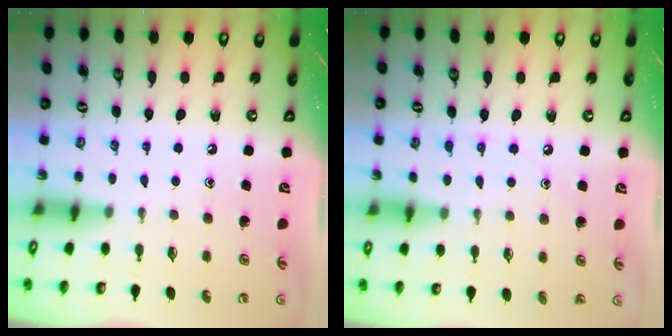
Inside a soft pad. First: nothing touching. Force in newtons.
{"total": 4.5, "press": 4.5, "slide": 0.4}